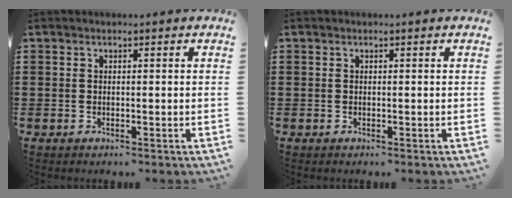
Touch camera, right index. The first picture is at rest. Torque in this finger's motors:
{"motor_torque": [-0.38, 0.38, 0.00, 0.00]}